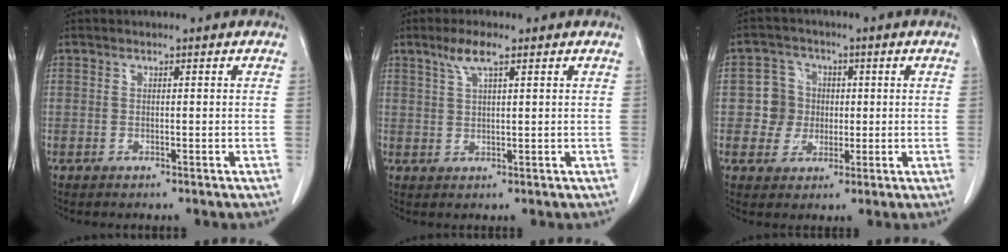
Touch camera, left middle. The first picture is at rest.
{"total": 3.7, "force": [2.3, 0.4, 2.9], "torque": [-0.064, 0.006, 0.046]}
{"total": 5.1, "force": [0.2, 5.1, 0.7], "torque": [-0.014, 0.015, 0.006]}